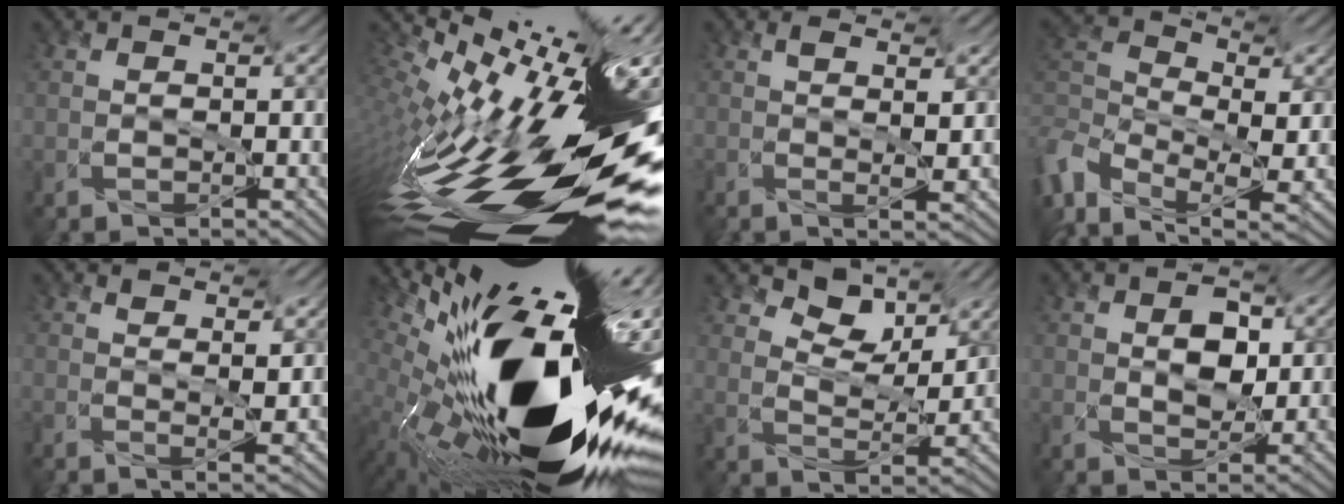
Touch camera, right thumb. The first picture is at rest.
{"total": 15.1, "force": [-3.8, 4.4, 14.0], "torque": [-0.223, -0.038, -0.065]}
{"total": 1.3, "force": [0.8, 0.0, 1.0], "torque": [-0.018, -0.009, 0.007]}
{"total": 9.4, "force": [-2.6, 6.7, 6.0], "torque": [-0.199, -0.013, -0.025]}
{"total": 1.6, "force": [1.3, -0.1, 0.9], "torque": [-0.019, -0.005, 0.015]}
{"total": 17.5, "force": [-2.0, 5.2, 16.6], "torque": [-0.270, -0.027, -0.043]}
{"total": 6.0, "force": [4.3, 2.4, 3.5], "torque": [-0.065, -0.003, 0.075]}
{"total": 4.8, "force": [0.7, 2.6, 4.0], "torque": [-0.066, 0.002, 0.003]}